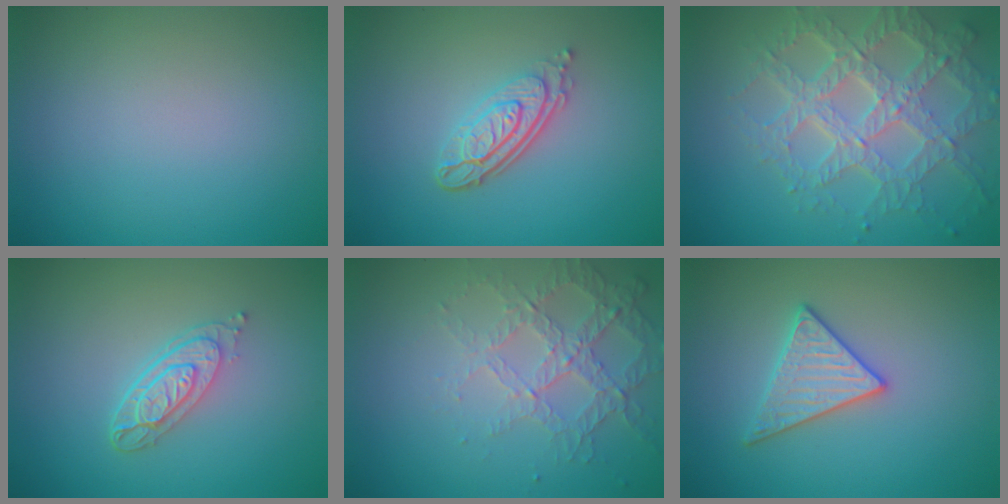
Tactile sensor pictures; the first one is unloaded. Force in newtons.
{"total": 4.1, "press": 2.9, "slide": 2.8}
{"total": 7.2, "press": 5.0, "slide": 5.1}
{"total": 3.7, "press": 2.7, "slide": 2.4}
{"total": 4.2, "press": 3.0, "slide": 2.9}
{"total": 3.0, "press": 3.0, "slide": 0.1}